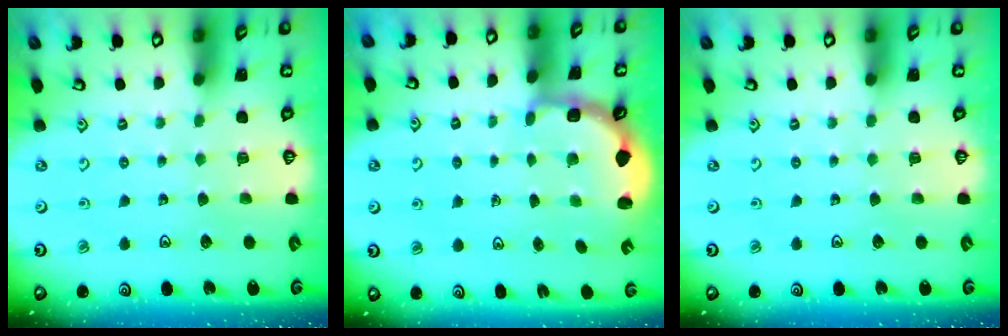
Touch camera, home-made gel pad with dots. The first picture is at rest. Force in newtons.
{"total": 2.7, "press": 2.1, "slide": 1.7}
{"total": 0.0}